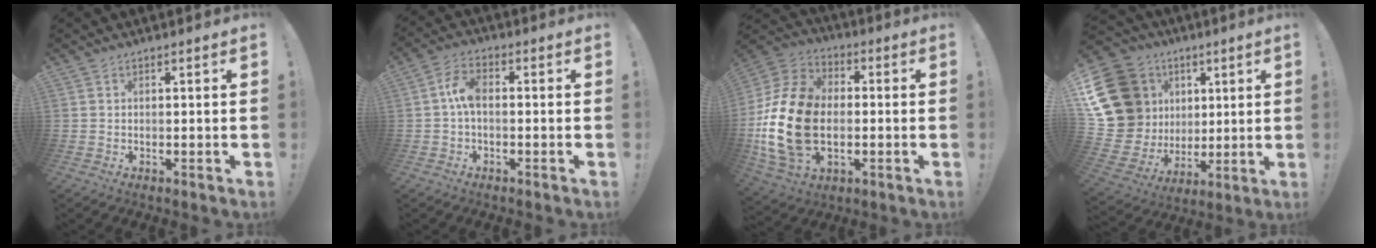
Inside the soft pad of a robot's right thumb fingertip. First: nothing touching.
{"total": 6.4, "force": [-0.1, 3.4, 5.4], "torque": [-0.103, 0.013, 0.001]}
{"total": 22.2, "force": [-3.0, 15.6, 15.6], "torque": [-0.287, 0.030, -0.042]}
{"total": 24.0, "force": [6.8, 19.6, 12.1], "torque": [-0.243, -0.040, 0.186]}